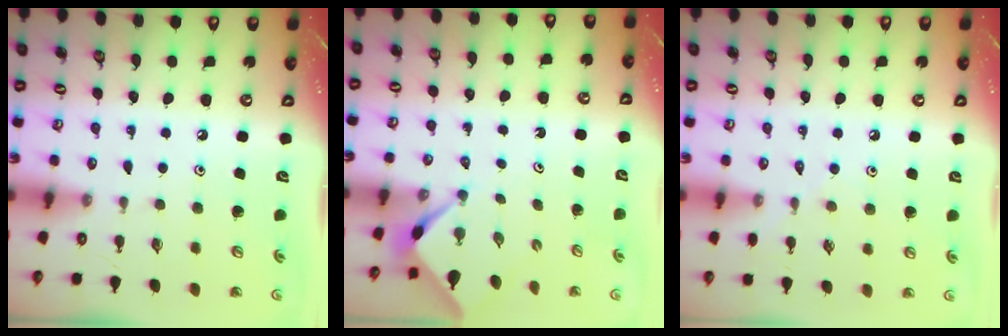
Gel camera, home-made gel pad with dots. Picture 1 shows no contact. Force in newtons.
{"total": 2.4, "press": 2.4, "slide": 0.1}
{"total": 6.0, "press": 6.0, "slide": 0.8}